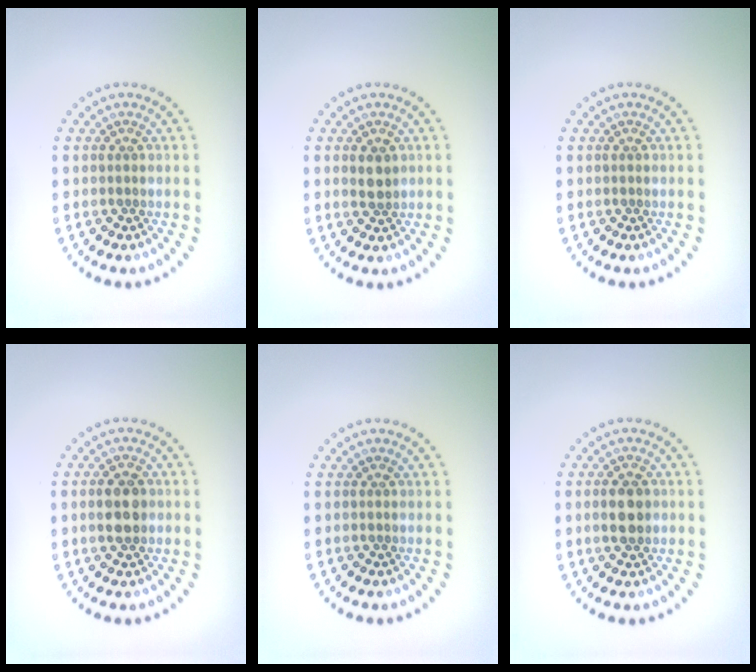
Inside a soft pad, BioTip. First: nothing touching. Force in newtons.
{"total": 1.6, "press": 1.5, "slide": 0.5}
{"total": 0.0}
{"total": 3.3, "press": 3.3, "slide": 0.2}
{"total": 0.0}
{"total": 3.0, "press": 3.0, "slide": 0.0}